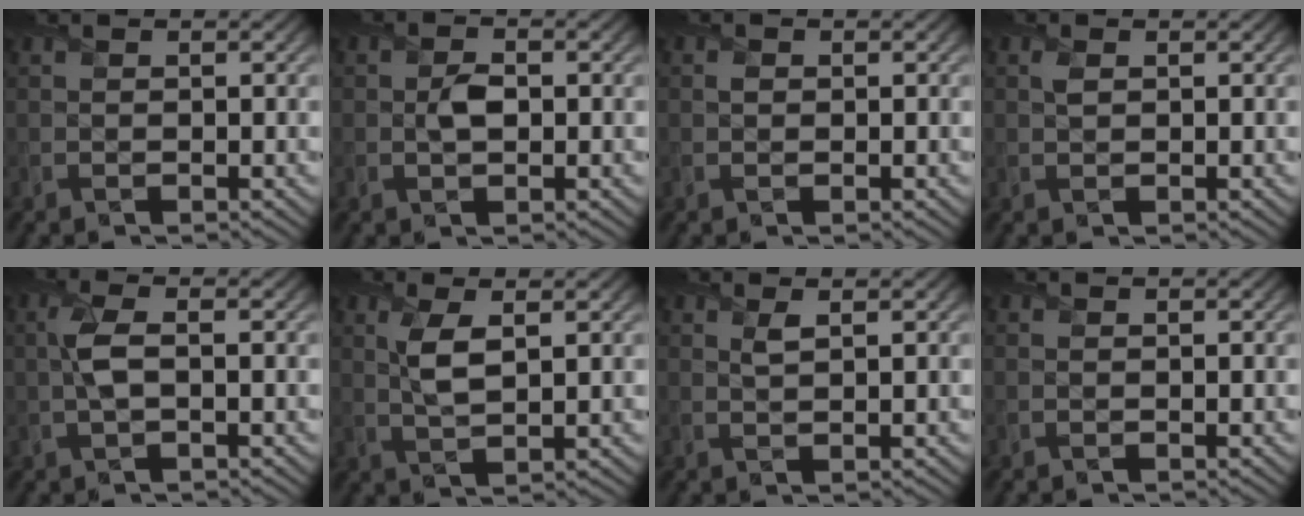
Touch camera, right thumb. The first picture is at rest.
{"total": 2.5, "force": [-0.1, 1.7, 1.9], "torque": [-0.039, -0.004, -0.003]}
{"total": 0.7, "force": [0.0, 0.7, 0.2], "torque": [-0.004, -0.005, -0.002]}
{"total": 1.1, "force": [0.4, 0.6, 0.7], "torque": [-0.021, 0.002, 0.006]}
{"total": 3.4, "force": [0.1, 1.3, 3.1], "torque": [-0.078, 0.005, -0.001]}
{"total": 4.2, "force": [1.4, 1.6, 3.6], "torque": [-0.087, 0.000, 0.027]}
{"total": 1.4, "force": [0.8, 0.5, 1.0], "torque": [-0.025, -0.002, 0.014]}
{"total": 0.0}